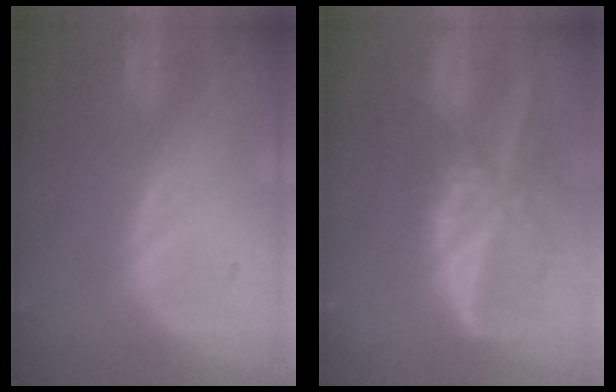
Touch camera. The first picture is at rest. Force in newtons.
{"total": 9.2, "press": 7.9, "slide": 4.7}